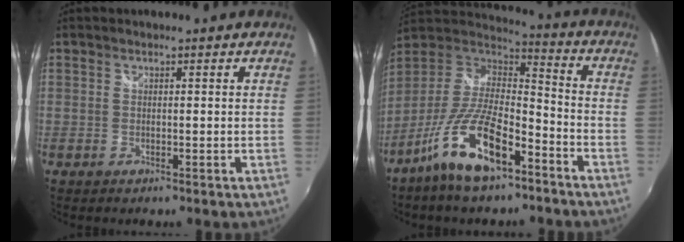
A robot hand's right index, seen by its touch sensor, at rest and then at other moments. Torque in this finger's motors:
{"motor_torque": [1.13, -1.01, 1.02, 0.21]}